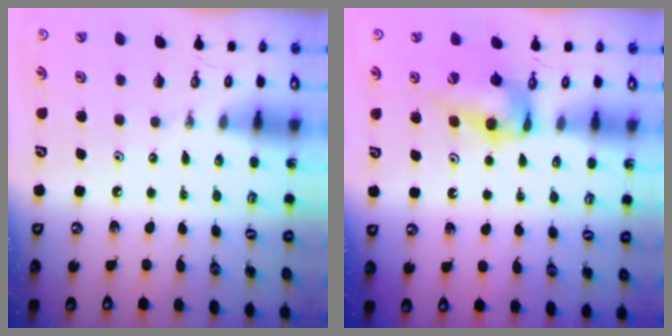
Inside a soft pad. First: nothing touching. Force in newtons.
{"total": 10.3, "press": 10.2, "slide": 1.0}